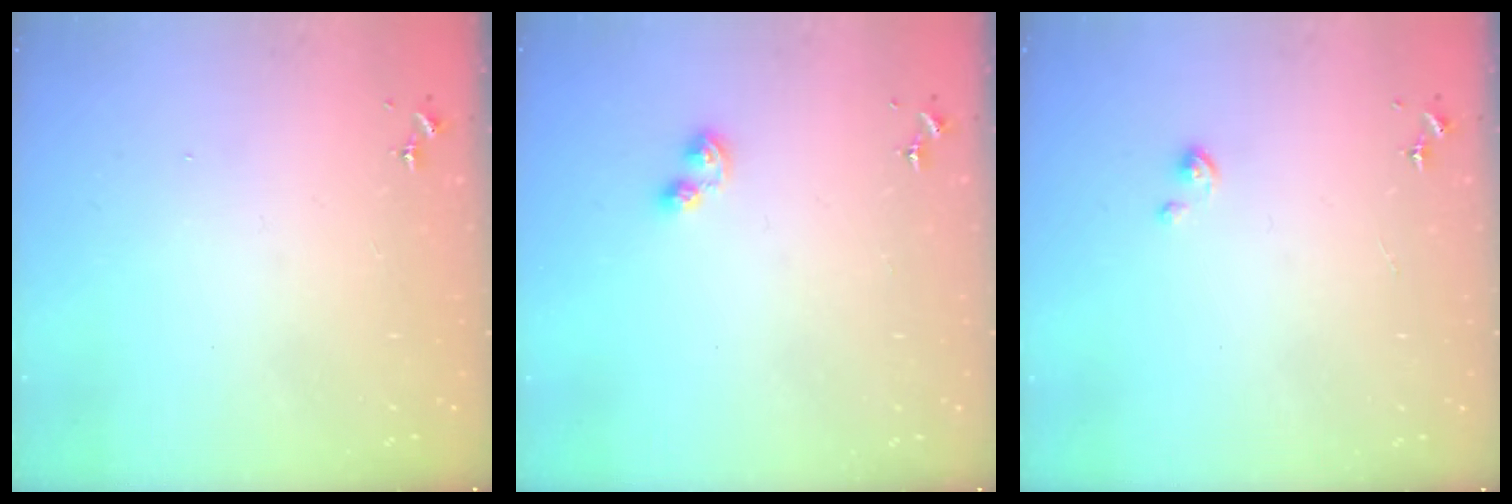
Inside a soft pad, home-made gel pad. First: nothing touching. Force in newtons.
{"total": 5.5, "press": 5.5, "slide": 0.3}
{"total": 1.4, "press": 1.4, "slide": 0.1}